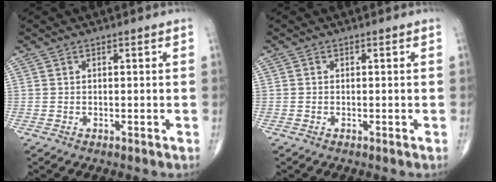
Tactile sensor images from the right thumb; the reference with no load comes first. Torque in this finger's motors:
{"motor_torque": [-0.17, 0.09, -0.28, -0.19, 0.02]}